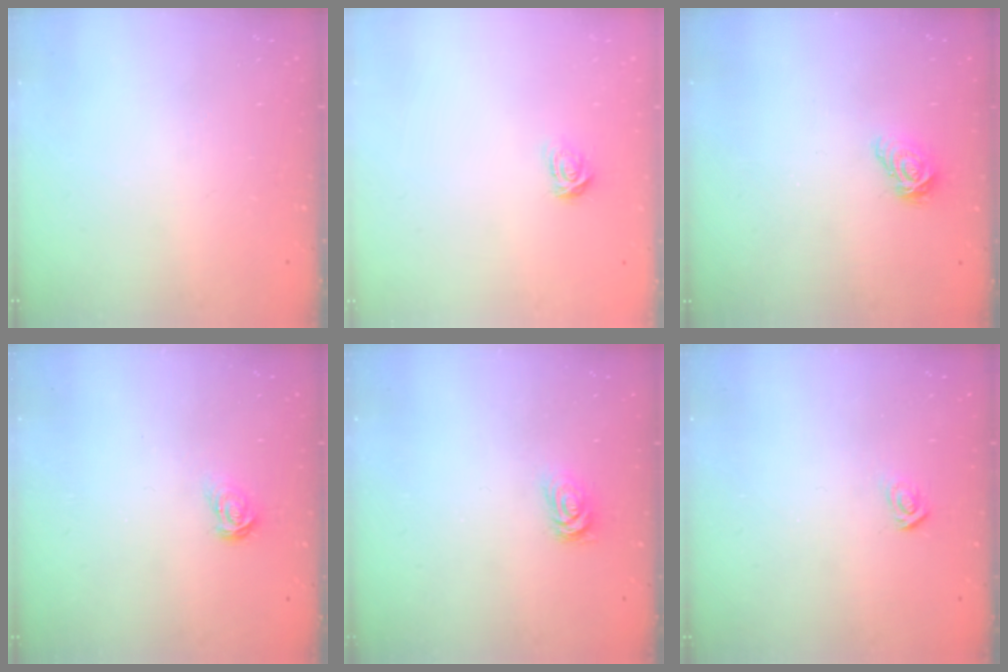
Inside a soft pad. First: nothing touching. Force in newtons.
{"total": 3.4, "press": 3.4, "slide": 0.4}
{"total": 6.4, "press": 6.4, "slide": 0.5}
{"total": 3.7, "press": 3.7, "slide": 0.2}
{"total": 2.8, "press": 2.8, "slide": 0.4}
{"total": 3.9, "press": 3.8, "slide": 0.4}